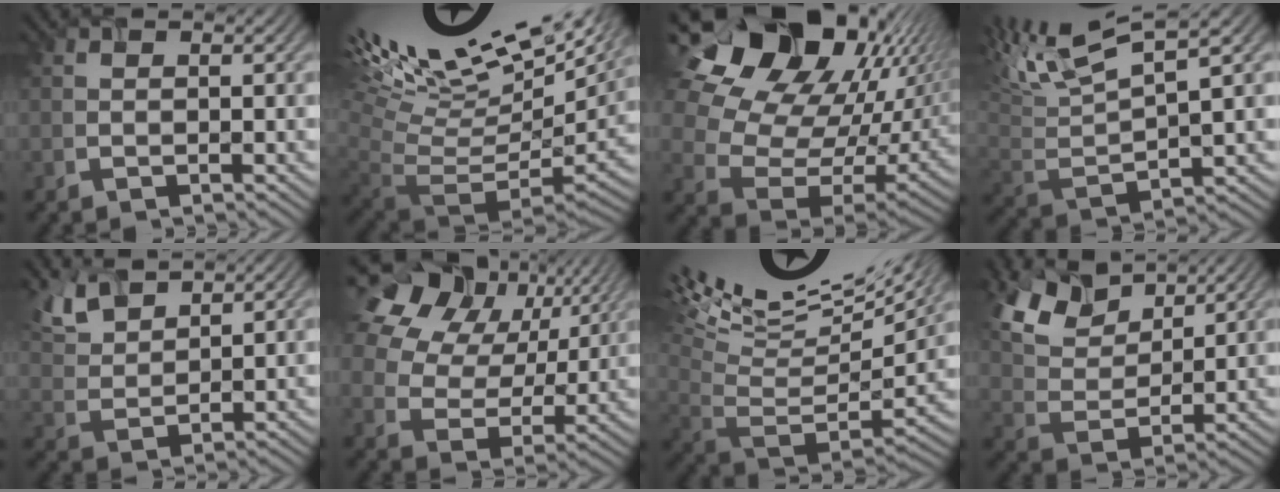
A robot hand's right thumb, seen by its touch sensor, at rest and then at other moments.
{"total": 15.8, "force": [6.9, 5.9, 12.9], "torque": [-0.206, 0.033, 0.145]}
{"total": 18.9, "force": [8.4, 12.4, 11.6], "torque": [-0.239, 0.035, 0.153]}
{"total": 10.9, "force": [5.4, 3.4, 8.9], "torque": [-0.216, 0.028, 0.095]}
{"total": 6.0, "force": [4.1, 2.7, 3.4], "torque": [-0.095, 0.008, 0.087]}
{"total": 18.3, "force": [7.8, 13.0, 10.3], "torque": [-0.263, 0.063, 0.154]}
{"total": 15.0, "force": [7.8, 4.5, 12.0], "torque": [-0.242, 0.029, 0.129]}
{"total": 10.1, "force": [6.4, 5.1, 5.8], "torque": [-0.152, 0.012, 0.104]}